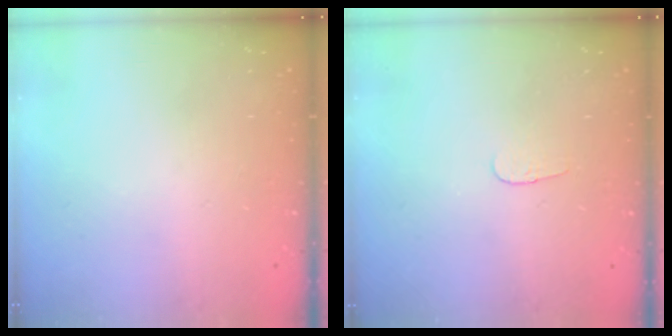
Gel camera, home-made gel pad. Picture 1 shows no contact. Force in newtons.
{"total": 2.8, "press": 2.8, "slide": 0.3}